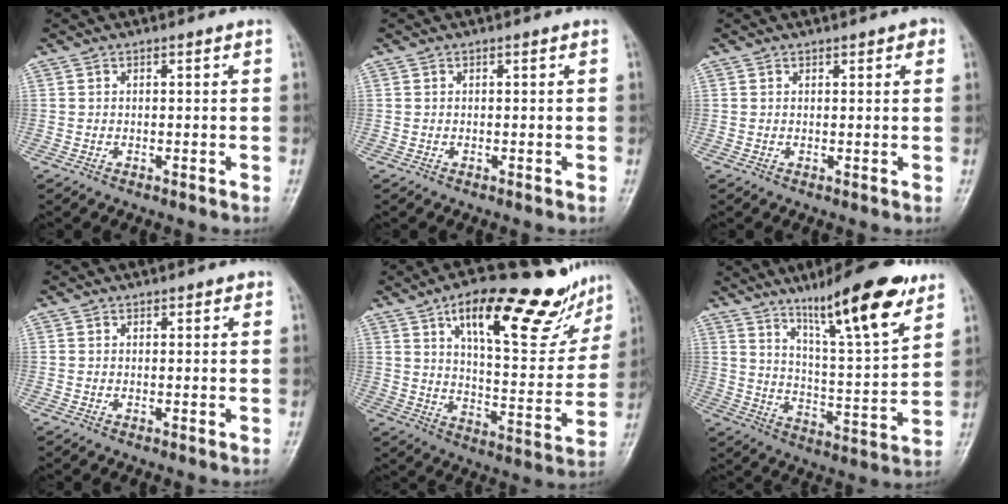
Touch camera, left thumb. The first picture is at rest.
{"total": 0.0}
{"total": 1.8, "force": [1.0, 0.8, 1.3], "torque": [-0.007, -0.001, 0.011]}
{"total": 1.0, "force": [0.7, 0.5, 0.5], "torque": [0.003, -0.002, 0.004]}
{"total": 23.4, "force": [14.8, 7.8, 16.3], "torque": [-0.182, -0.046, 0.226]}
{"total": 17.9, "force": [11.9, 3.1, 13.0], "torque": [-0.184, -0.065, 0.196]}